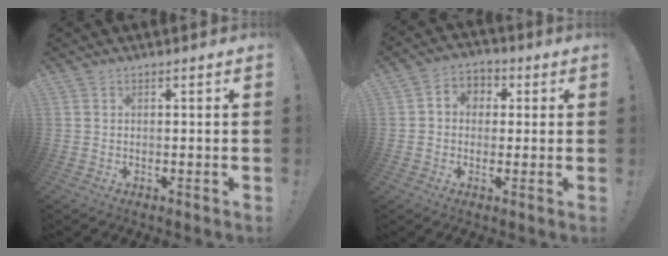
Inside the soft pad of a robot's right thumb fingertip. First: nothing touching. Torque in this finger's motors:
{"motor_torque": [0.03, 0.04, 0.05, -0.04, 0.11]}